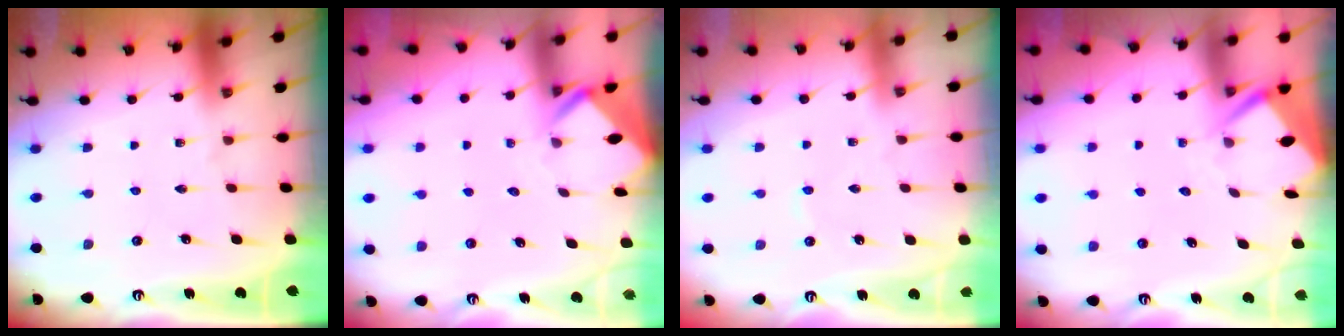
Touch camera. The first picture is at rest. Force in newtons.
{"total": 3.0, "press": 3.0, "slide": 0.2}
{"total": 1.5, "press": 1.4, "slide": 0.2}
{"total": 3.3, "press": 3.3, "slide": 0.3}